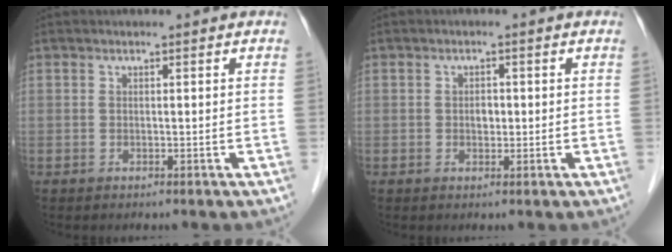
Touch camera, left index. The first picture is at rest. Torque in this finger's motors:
{"motor_torque": [0.08, 0.03, 0.00, 0.00]}